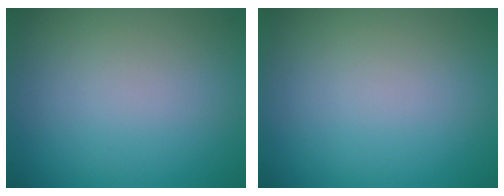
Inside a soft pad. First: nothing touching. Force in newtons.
{"total": 0.0}